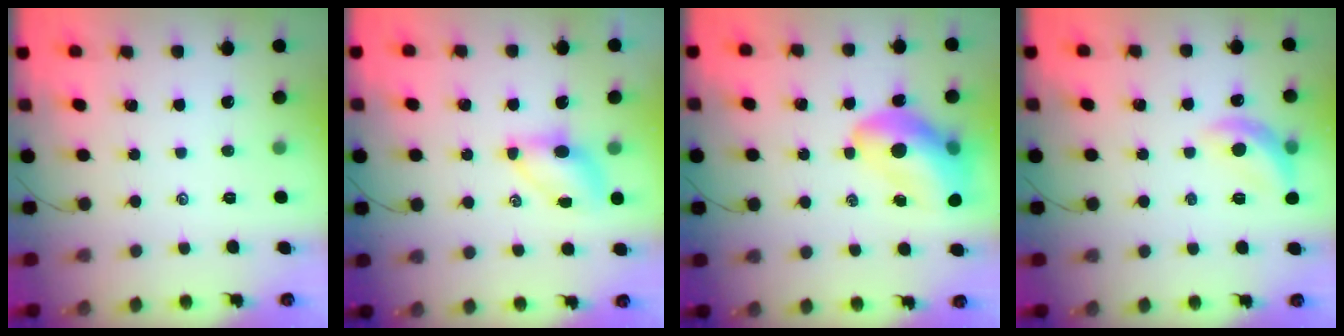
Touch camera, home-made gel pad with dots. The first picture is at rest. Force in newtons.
{"total": 5.4, "press": 5.4, "slide": 0.7}
{"total": 14.5, "press": 13.9, "slide": 4.1}
{"total": 10.8, "press": 10.7, "slide": 1.1}